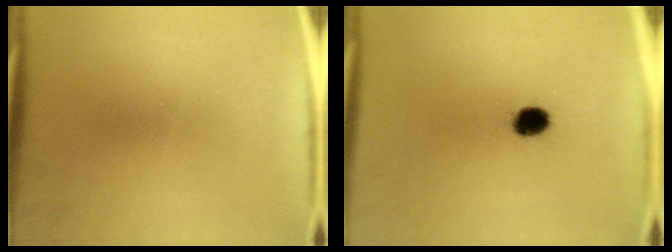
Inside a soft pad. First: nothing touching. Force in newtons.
{"total": 4.2}